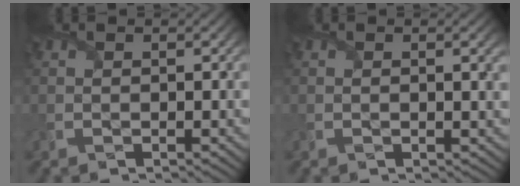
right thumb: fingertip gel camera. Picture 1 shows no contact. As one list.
[{"total": 1.8, "force": [0.3, 0.3, 1.8], "torque": [-0.030, 0.000, 0.004]}]